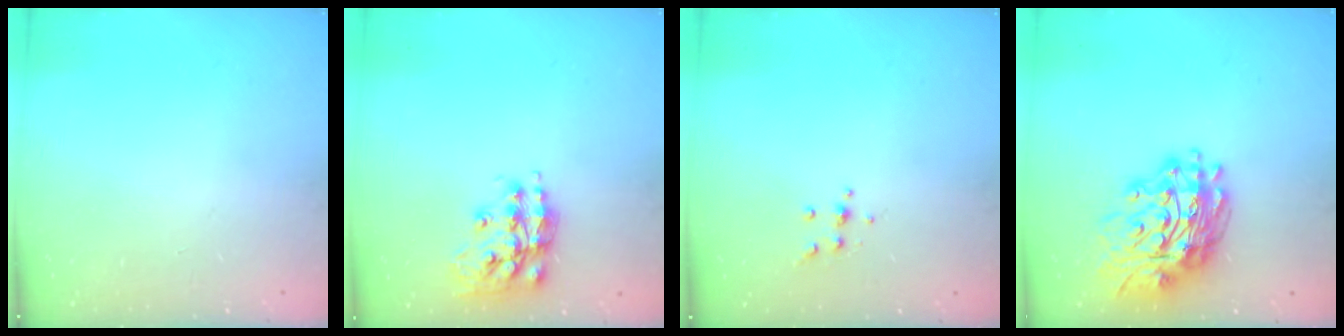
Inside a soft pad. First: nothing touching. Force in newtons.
{"total": 14.5, "press": 14.5, "slide": 1.0}
{"total": 4.0, "press": 3.8, "slide": 1.0}
{"total": 17.2, "press": 17.1, "slide": 1.9}